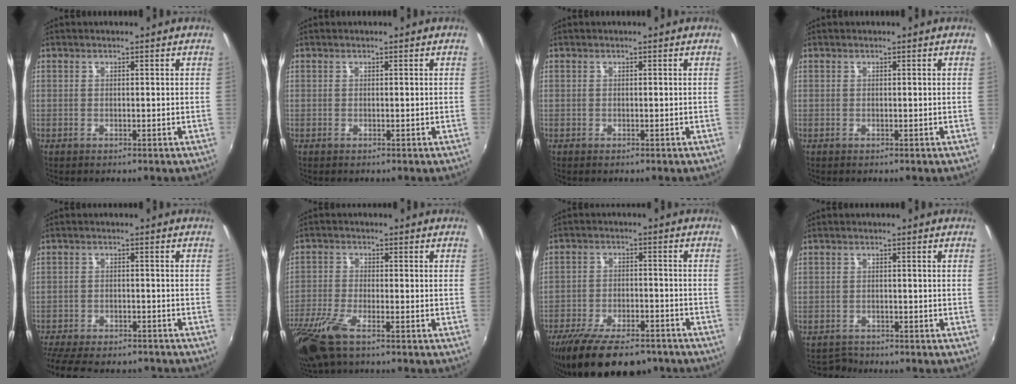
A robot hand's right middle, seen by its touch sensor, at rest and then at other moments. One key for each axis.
{"total": 0.0}
{"total": 0.0}
{"total": 0.0}
{"total": 13.3, "fx": -11.6, "fy": 3.4, "fz": 5.6, "tx": -0.129, "ty": -0.031, "tz": -0.173}
{"total": 11.5, "fx": -7.7, "fy": 3.3, "fz": 7.9, "tx": -0.188, "ty": -0.043, "tz": -0.152}
{"total": 18.0, "fx": -13.8, "fy": 6.1, "fz": 9.8, "tx": -0.196, "ty": -0.037, "tz": -0.210}
{"total": 2.0, "fx": -1.9, "fy": -0.1, "fz": -0.7, "tx": 0.006, "ty": -0.002, "tz": -0.036}